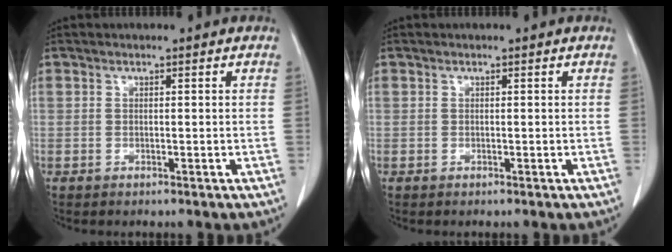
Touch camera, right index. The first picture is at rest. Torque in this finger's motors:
{"motor_torque": [-0.04, 0.04, 0.00, 0.00]}